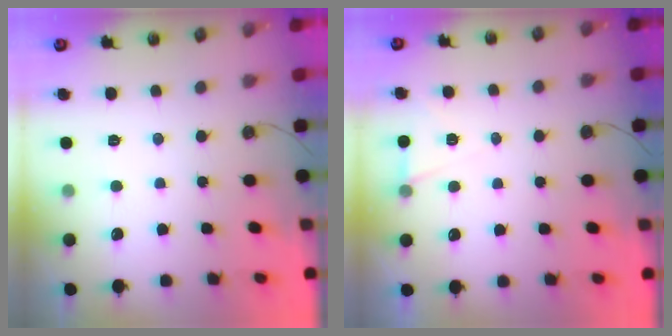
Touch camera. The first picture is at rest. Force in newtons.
{"total": 5.5, "press": 3.0, "slide": 4.6}